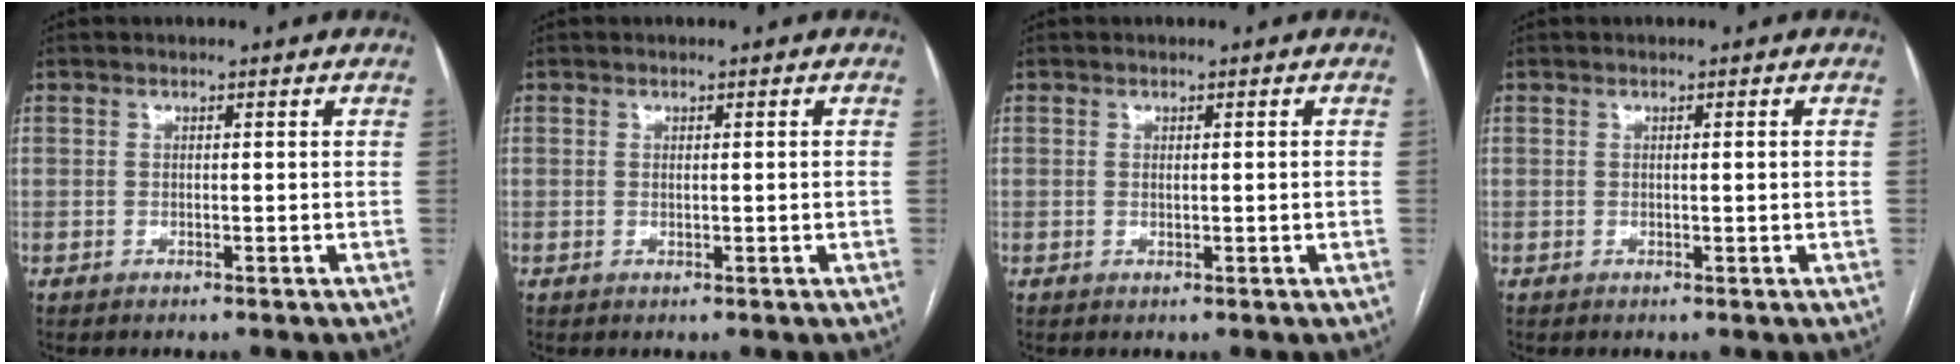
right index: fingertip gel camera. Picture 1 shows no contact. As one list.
[{"total": 1.1, "force": [0.0, 0.1, 1.1], "torque": [-0.022, 0.000, 0.004]}, {"total": 1.4, "force": [0.0, 0.2, 1.4], "torque": [-0.025, 0.000, 0.003]}, {"total": 0.9, "force": [0.0, -0.2, 0.8], "torque": [-0.014, 0.001, 0.002]}]